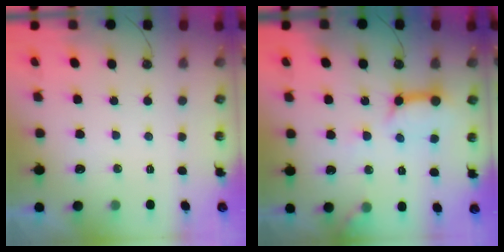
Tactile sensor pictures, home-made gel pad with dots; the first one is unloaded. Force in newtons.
{"total": 11.8, "press": 11.7, "slide": 1.3}